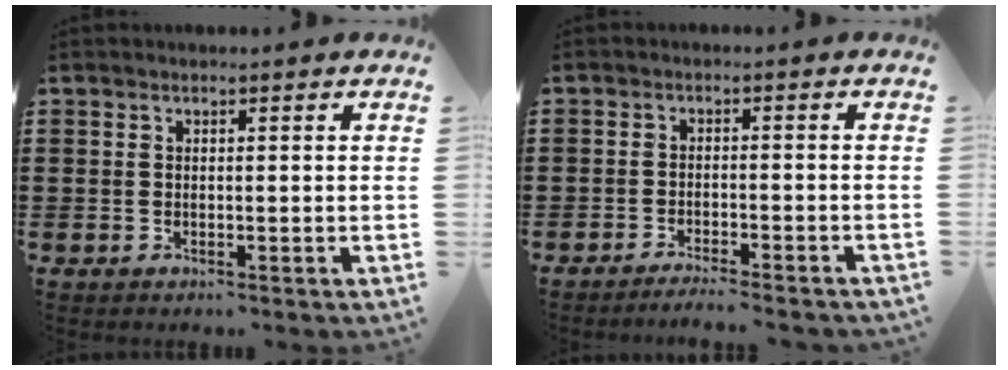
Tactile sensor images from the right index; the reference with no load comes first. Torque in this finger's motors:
{"motor_torque": [1.25, 0.89, -0.15, -0.04]}